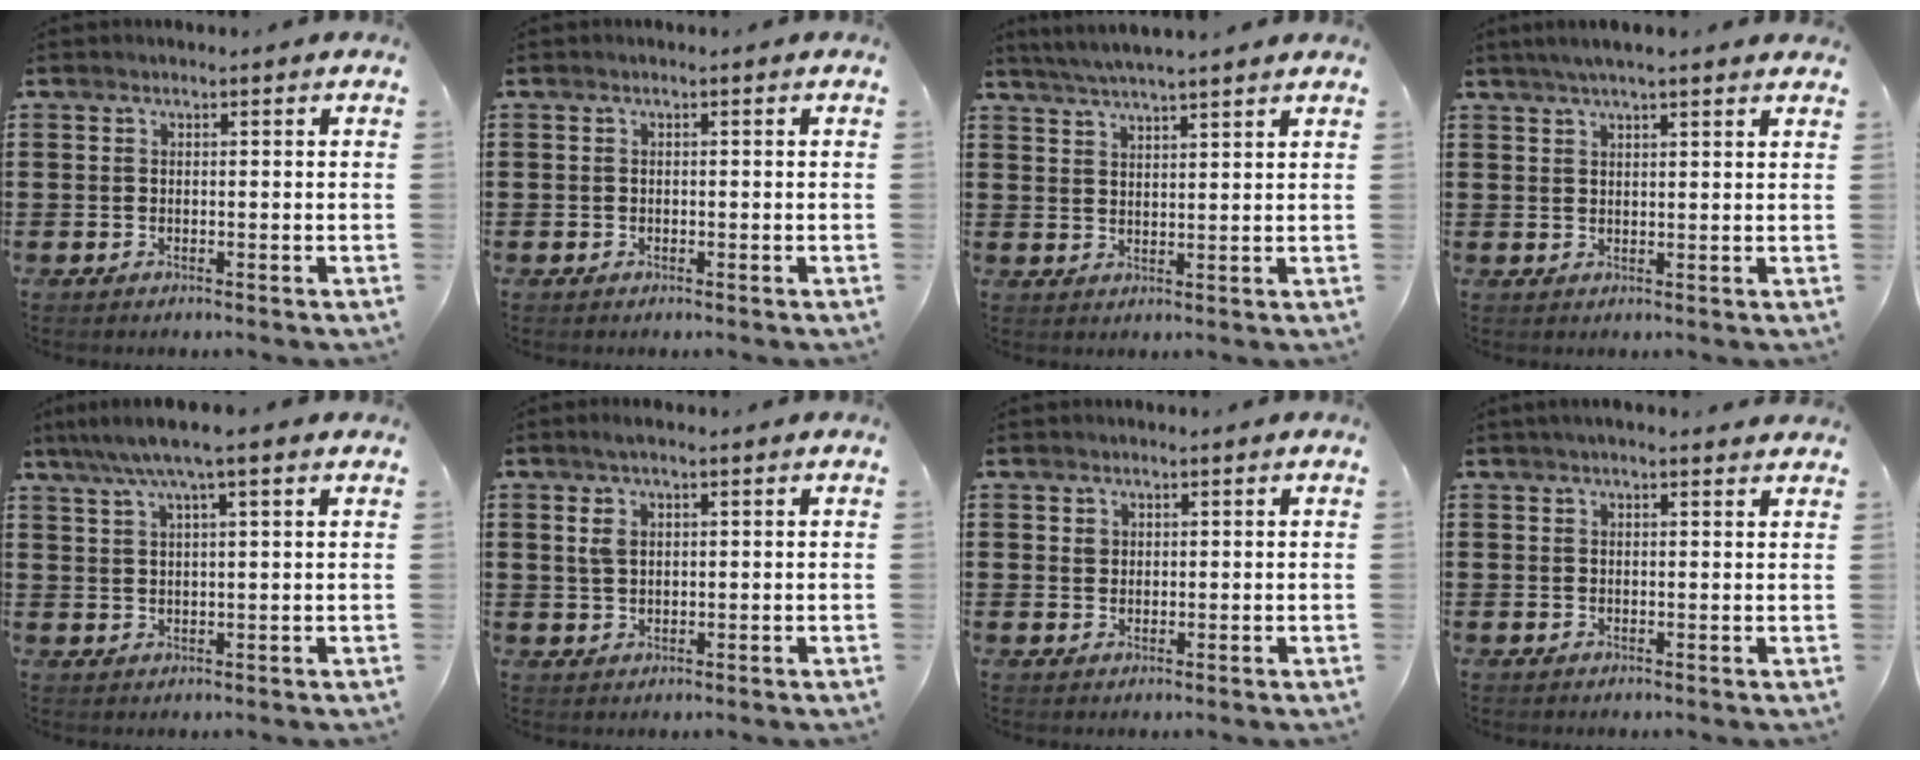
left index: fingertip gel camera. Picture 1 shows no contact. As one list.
[{"total": 0.5, "force": [-0.2, 0.5, 0.0], "torque": [-0.001, 0.004, -0.006]}, {"total": 3.8, "force": [3.5, -0.5, 1.4], "torque": [-0.036, -0.010, 0.062]}, {"total": 3.3, "force": [2.7, 0.2, 1.9], "torque": [-0.042, 0.003, 0.049]}, {"total": 5.2, "force": [3.5, 0.0, 3.8], "torque": [-0.082, -0.003, 0.059]}, {"total": 3.2, "force": [1.3, 1.5, 2.5], "torque": [-0.053, 0.008, 0.021]}, {"total": 1.3, "force": [0.7, 1.1, 0.3], "torque": [-0.009, 0.003, 0.015]}, {"total": 1.7, "force": [1.4, 0.3, 0.9], "torque": [-0.019, 0.003, 0.026]}]